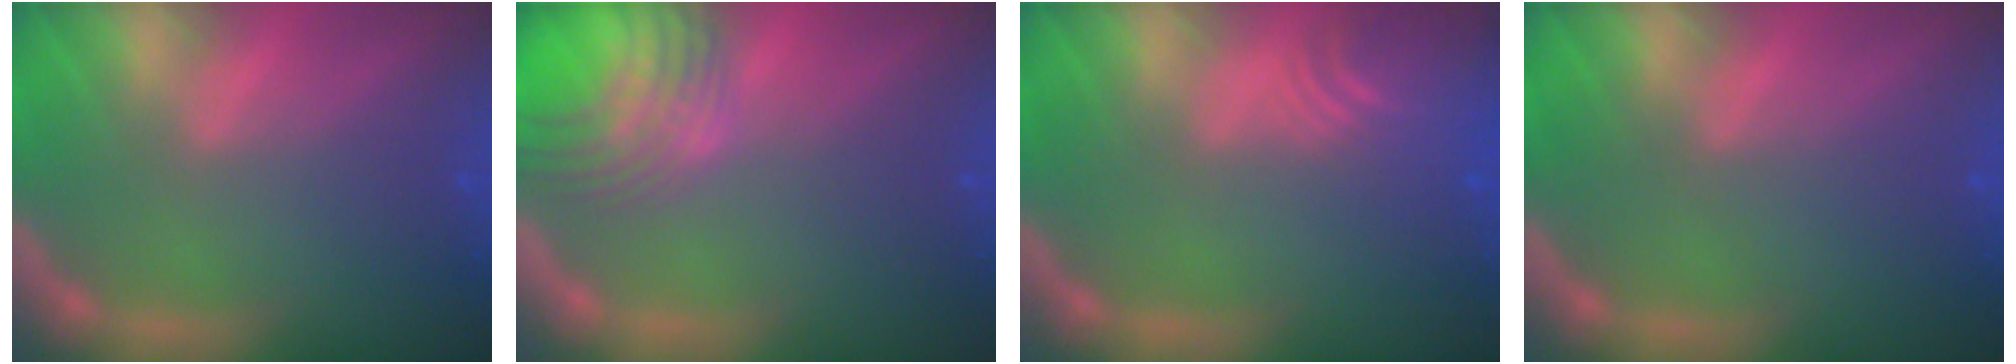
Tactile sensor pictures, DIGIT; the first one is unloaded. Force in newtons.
{"total": 8.5}
{"total": 5.5}
{"total": 0.0}